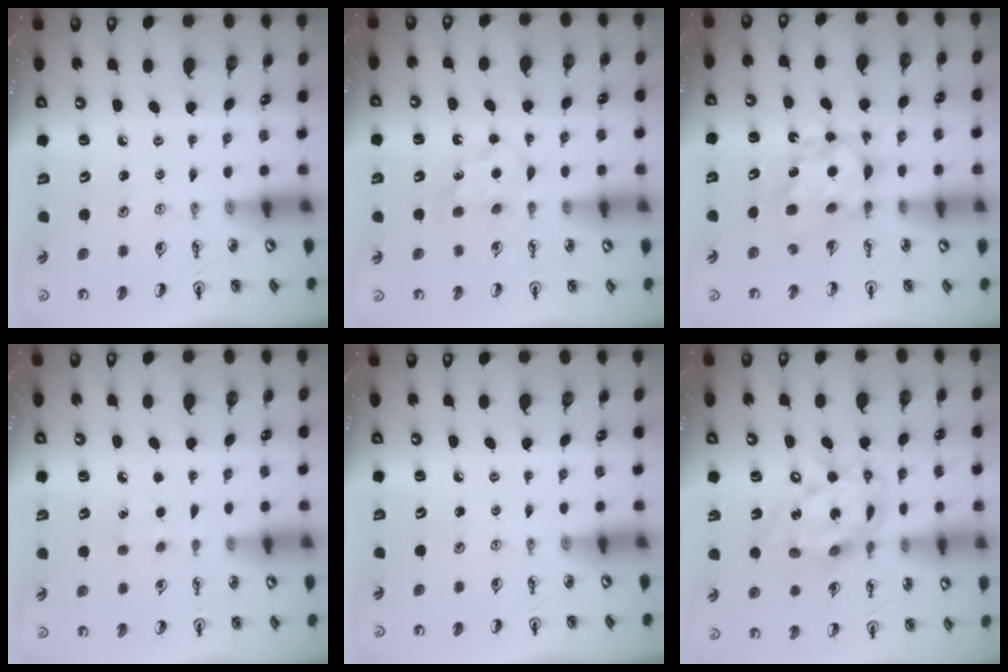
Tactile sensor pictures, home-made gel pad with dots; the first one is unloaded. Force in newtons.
{"total": 5.3, "press": 5.2, "slide": 0.6}
{"total": 6.6, "press": 6.5, "slide": 0.4}
{"total": 5.8, "press": 5.8, "slide": 0.7}
{"total": 0.0}
{"total": 17.5, "press": 17.4, "slide": 1.4}